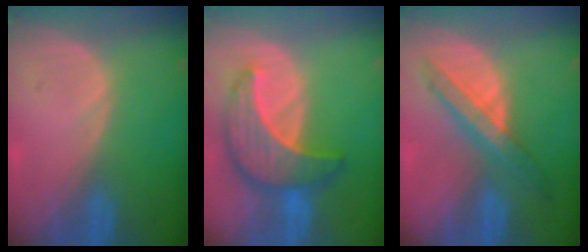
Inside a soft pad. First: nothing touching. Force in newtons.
{"total": 9.6, "press": 9.5, "slide": 0.8}
{"total": 6.7, "press": 6.3, "slide": 2.2}